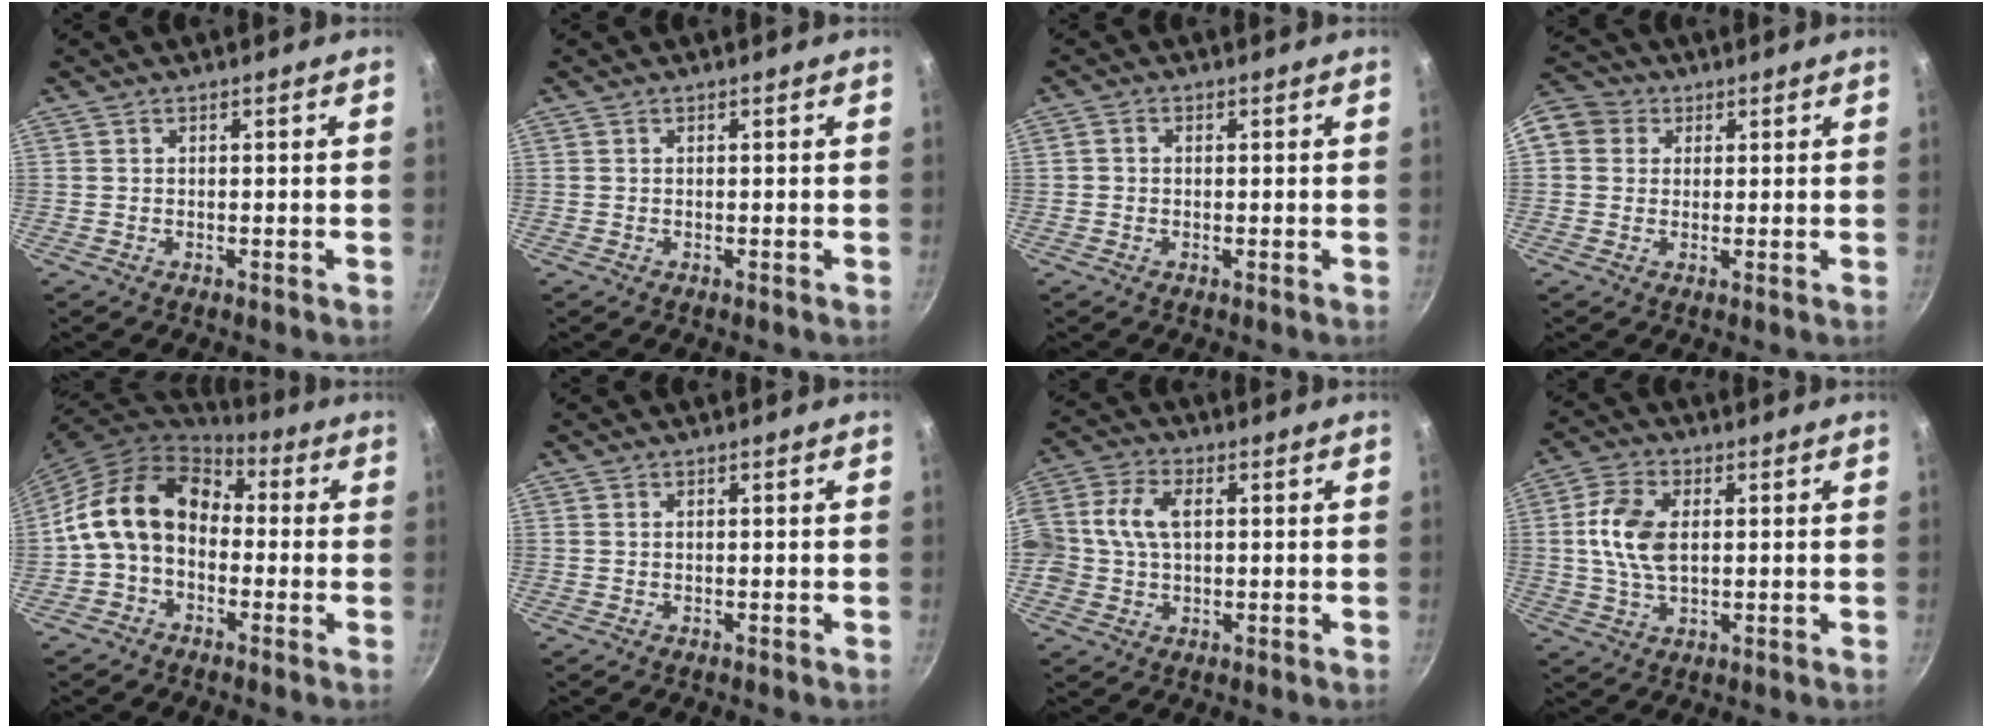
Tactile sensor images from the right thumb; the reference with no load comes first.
{"total": 0.0}
{"total": 1.3, "force": [-0.1, 1.1, 0.5], "torque": [-0.009, 0.005, -0.004]}
{"total": 10.1, "force": [2.5, 8.9, 4.2], "torque": [-0.076, 0.024, 0.032]}
{"total": 14.8, "force": [-0.4, 11.0, 9.9], "torque": [-0.151, 0.046, -0.027]}
{"total": 0.0}
{"total": 9.6, "force": [1.1, 6.6, 6.9], "torque": [-0.129, 0.020, 0.009]}
{"total": 10.2, "force": [1.8, 6.4, 7.7], "torque": [-0.137, 0.002, 0.034]}